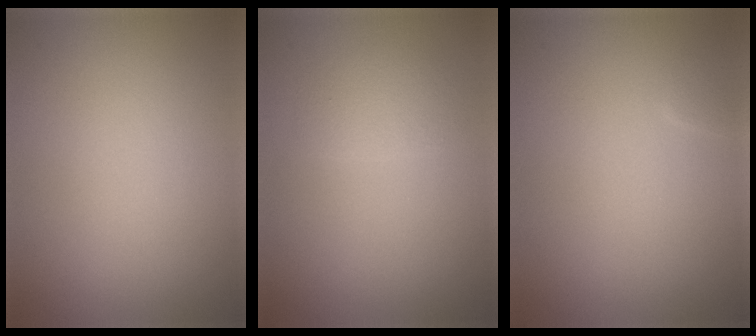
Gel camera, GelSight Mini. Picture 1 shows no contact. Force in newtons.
{"total": 1.5, "press": 1.5, "slide": 0.1}
{"total": 0.7, "press": 0.7, "slide": 0.0}